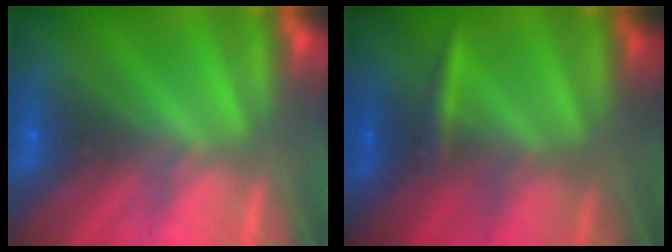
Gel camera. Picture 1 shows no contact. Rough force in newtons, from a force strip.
{"total": 2.3}